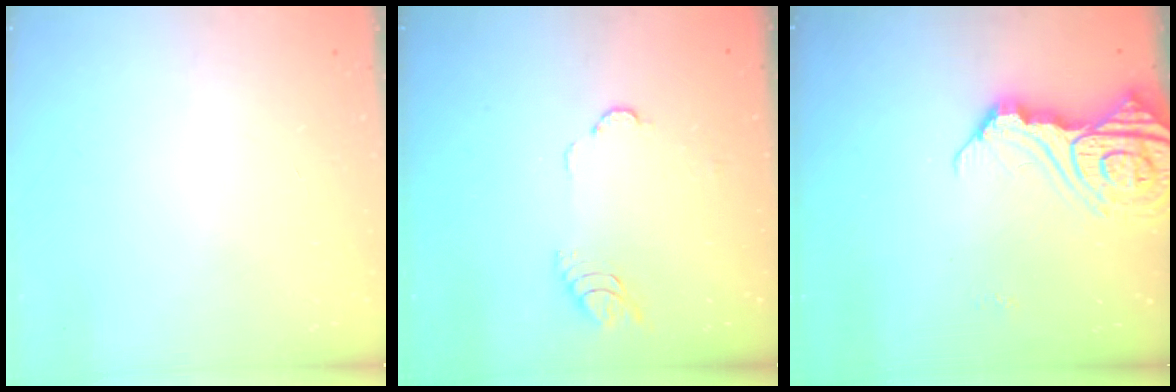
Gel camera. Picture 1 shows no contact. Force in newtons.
{"total": 4.2, "press": 4.2, "slide": 0.4}
{"total": 15.5, "press": 15.4, "slide": 1.7}